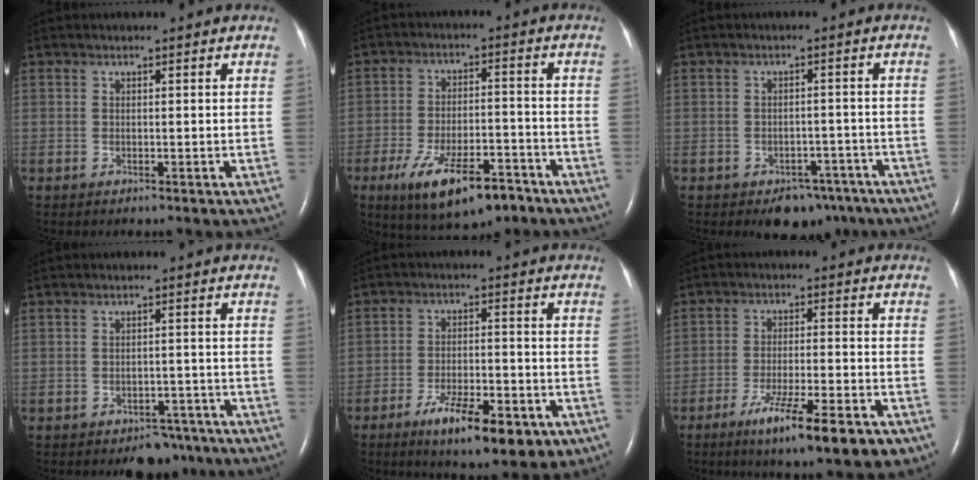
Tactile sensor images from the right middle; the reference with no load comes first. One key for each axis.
{"total": 12.1, "fx": -7.5, "fy": 4.0, "fz": 8.6, "tx": -0.156, "ty": -0.010, "tz": -0.118}
{"total": 5.8, "fx": -4.3, "fy": 3.4, "fz": 2.0, "tx": -0.015, "ty": 0.013, "tz": -0.055}
{"total": 4.7, "fx": -3.7, "fy": 2.5, "fz": 1.3, "tx": -0.009, "ty": 0.011, "tz": -0.048}
{"total": 11.2, "fx": -6.3, "fy": 3.3, "fz": 8.7, "tx": -0.135, "ty": -0.007, "tz": -0.091}
{"total": 11.5, "fx": -6.9, "fy": 1.1, "fz": 9.1, "tx": -0.146, "ty": -0.022, "tz": -0.106}